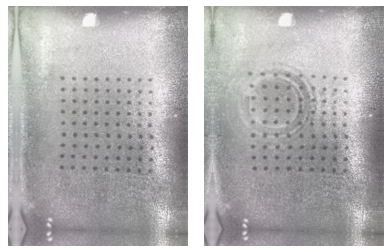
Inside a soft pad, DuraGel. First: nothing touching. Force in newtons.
{"total": 1.5, "press": 1.2, "slide": 1.0}